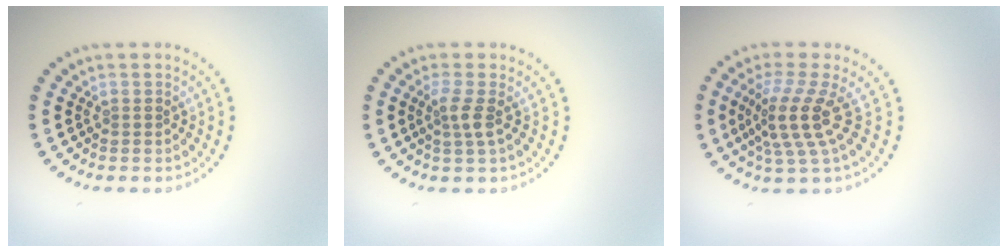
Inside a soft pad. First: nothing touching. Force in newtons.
{"total": 1.8, "press": 1.4, "slide": 1.1}
{"total": 4.1, "press": 2.8, "slide": 3.0}